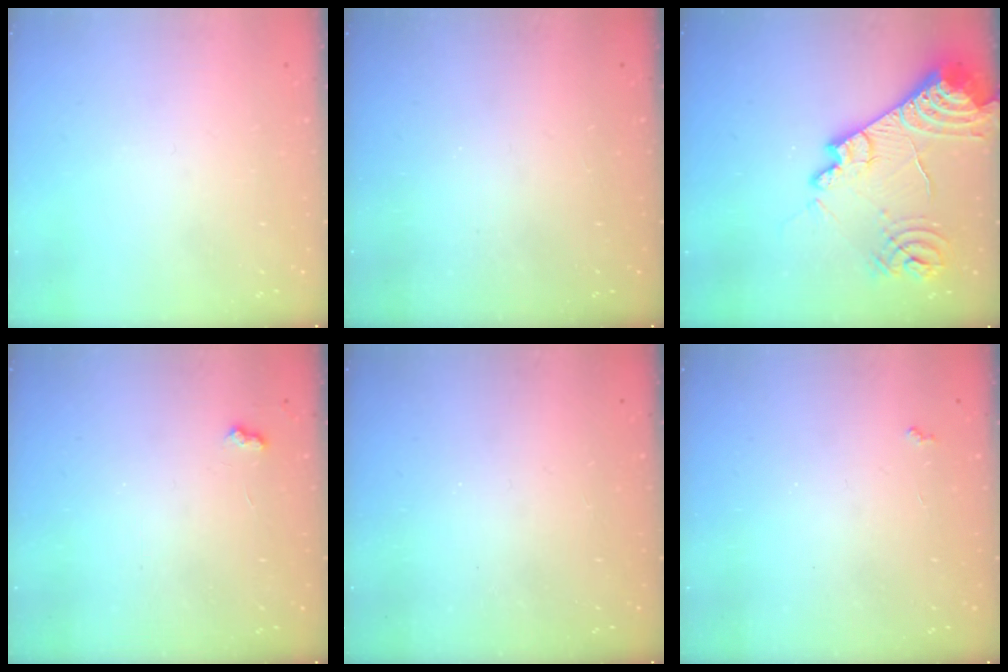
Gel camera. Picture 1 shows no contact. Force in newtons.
{"total": 0.6, "press": 0.6, "slide": 0.2}
{"total": 20.4, "press": 20.3, "slide": 2.2}
{"total": 3.9, "press": 3.9, "slide": 0.5}
{"total": 1.4, "press": 1.3, "slide": 0.4}
{"total": 2.7, "press": 2.6, "slide": 0.4}